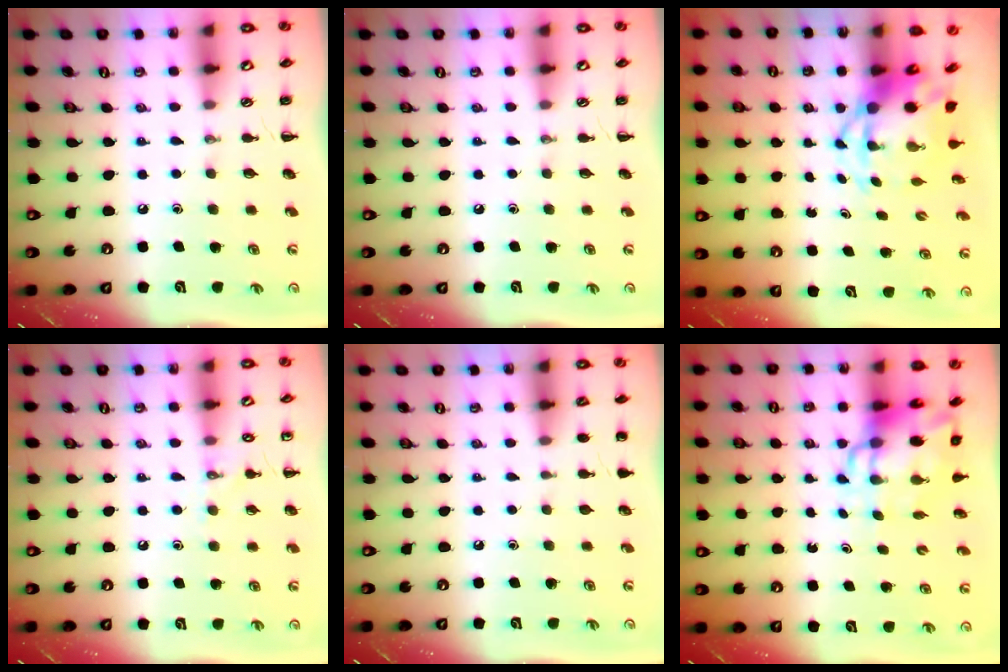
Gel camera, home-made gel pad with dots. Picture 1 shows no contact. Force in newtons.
{"total": 0.0}
{"total": 5.0, "press": 4.8, "slide": 1.6}
{"total": 7.5, "press": 7.3, "slide": 1.8}
{"total": 1.2, "press": 1.2, "slide": 0.1}
{"total": 8.6, "press": 8.2, "slide": 2.3}